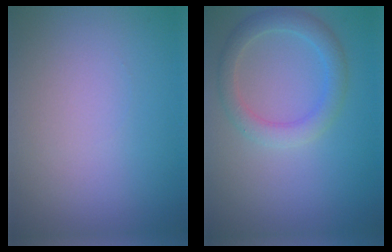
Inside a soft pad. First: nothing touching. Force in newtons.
{"total": 3.0, "press": 3.0, "slide": 0.1}